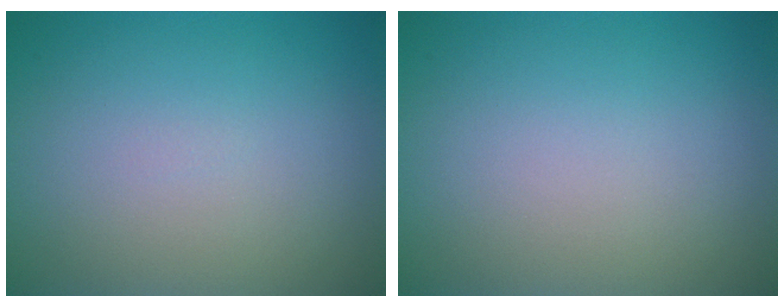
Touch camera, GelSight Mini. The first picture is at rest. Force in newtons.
{"total": 0.0}